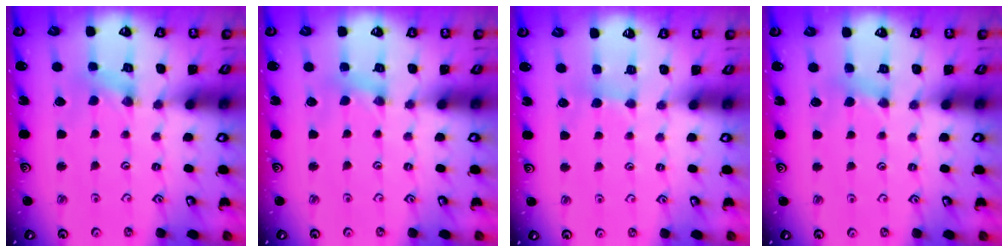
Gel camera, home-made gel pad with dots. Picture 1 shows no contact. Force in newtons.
{"total": 1.3, "press": 1.3, "slide": 0.2}
{"total": 2.7, "press": 2.6, "slide": 0.4}
{"total": 2.5, "press": 2.5, "slide": 0.5}